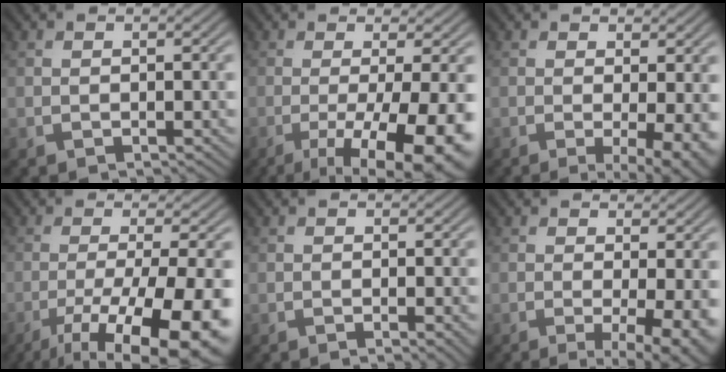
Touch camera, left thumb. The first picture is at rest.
{"total": 12.2, "force": [-4.0, 3.0, 11.1], "torque": [-0.148, -0.005, -0.051]}
{"total": 5.2, "force": [-0.6, 1.2, 5.1], "torque": [-0.075, -0.009, -0.009]}
{"total": 14.8, "force": [-6.9, 3.8, 12.6], "torque": [-0.188, -0.014, -0.097]}
{"total": 1.0, "force": [-0.2, 0.1, 1.0], "torque": [-0.015, -0.003, -0.006]}
{"total": 6.4, "force": [-0.8, 1.6, 6.1], "torque": [-0.087, -0.009, -0.010]}